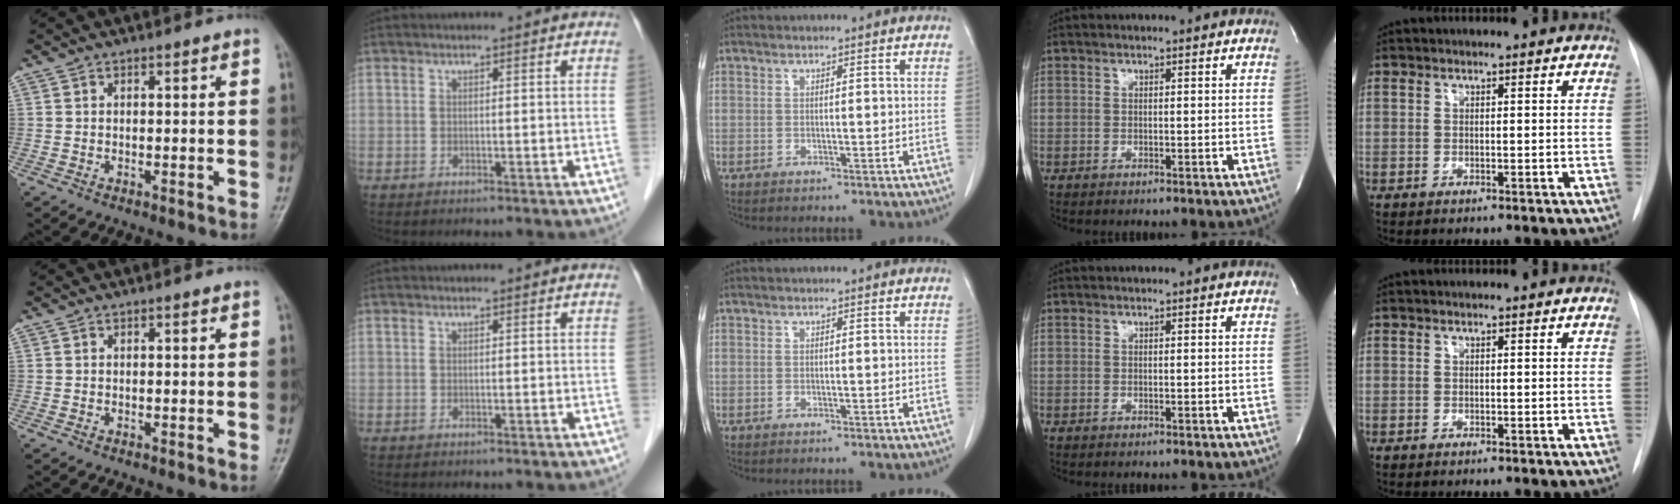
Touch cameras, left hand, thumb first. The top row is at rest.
{}